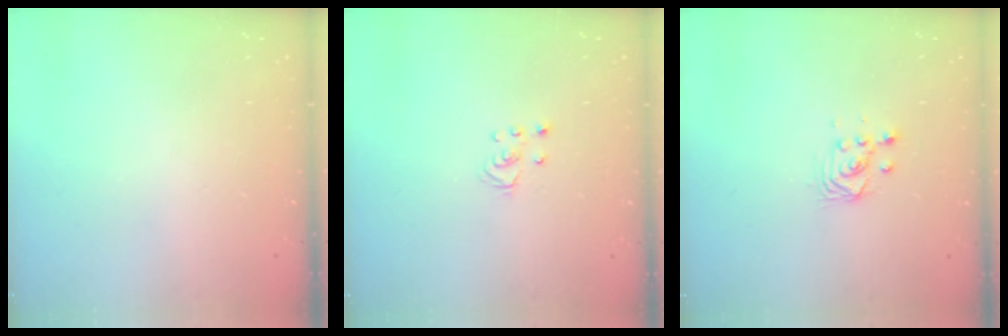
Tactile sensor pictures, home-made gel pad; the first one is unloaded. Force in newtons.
{"total": 2.5, "press": 2.5, "slide": 0.2}
{"total": 3.3, "press": 3.1, "slide": 1.1}